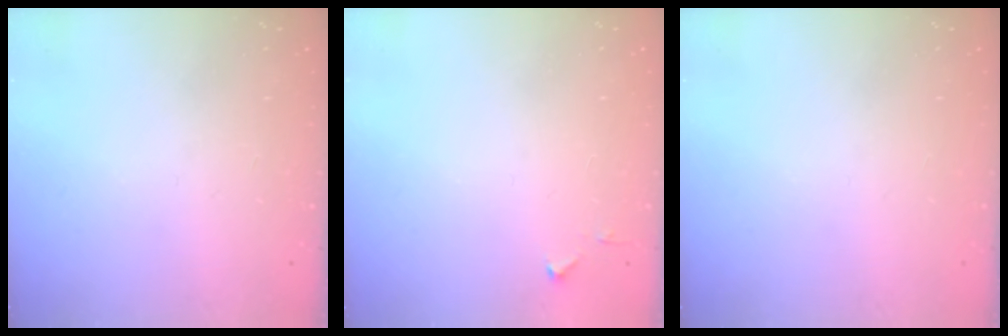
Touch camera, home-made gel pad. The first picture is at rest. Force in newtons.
{"total": 3.7, "press": 3.7, "slide": 0.6}
{"total": 0.0}